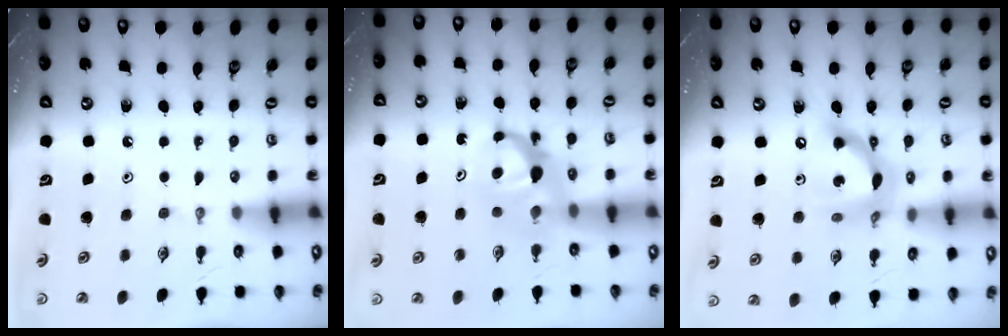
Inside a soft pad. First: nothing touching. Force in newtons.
{"total": 7.3, "press": 7.3, "slide": 0.6}
{"total": 14.9, "press": 14.8, "slide": 1.2}